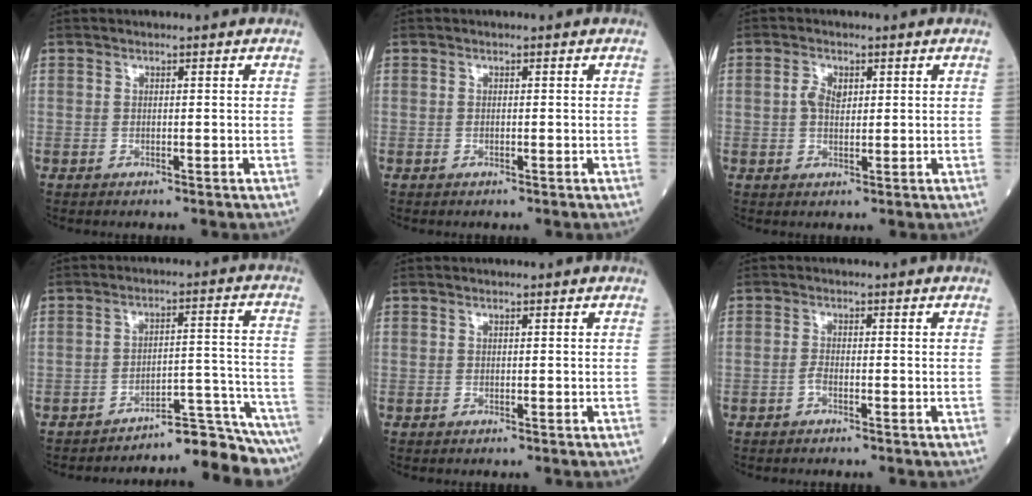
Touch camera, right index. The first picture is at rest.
{"total": 0.0}
{"total": 2.8, "force": [0.8, 1.6, 2.1], "torque": [-0.046, 0.006, 0.016]}
{"total": 10.0, "force": [-9.7, -1.8, 1.5], "torque": [0.011, 0.041, -0.138]}
{"total": 0.0}
{"total": 1.0, "force": [-0.6, 0.2, 0.8], "torque": [-0.017, 0.002, -0.011]}